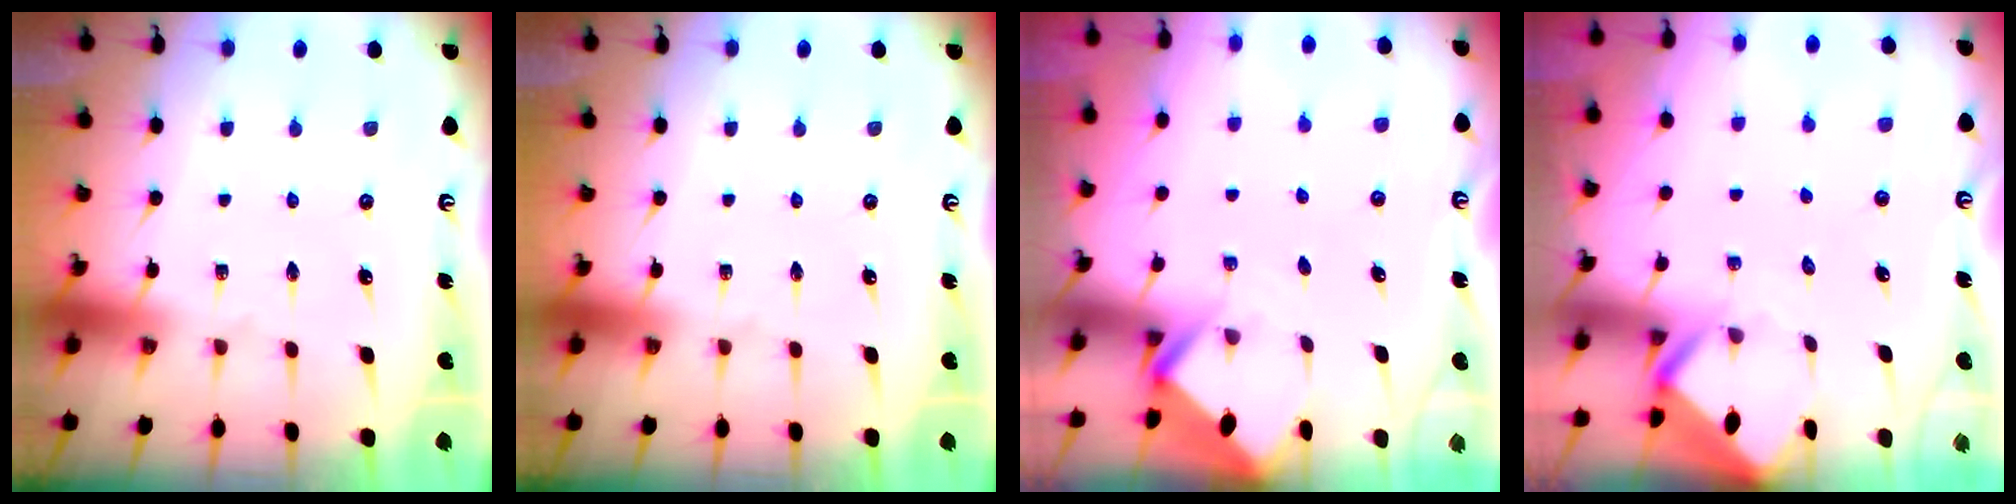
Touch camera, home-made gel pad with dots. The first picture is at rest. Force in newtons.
{"total": 0.0}
{"total": 2.7, "press": 2.7, "slide": 0.2}
{"total": 2.6, "press": 2.6, "slide": 0.1}